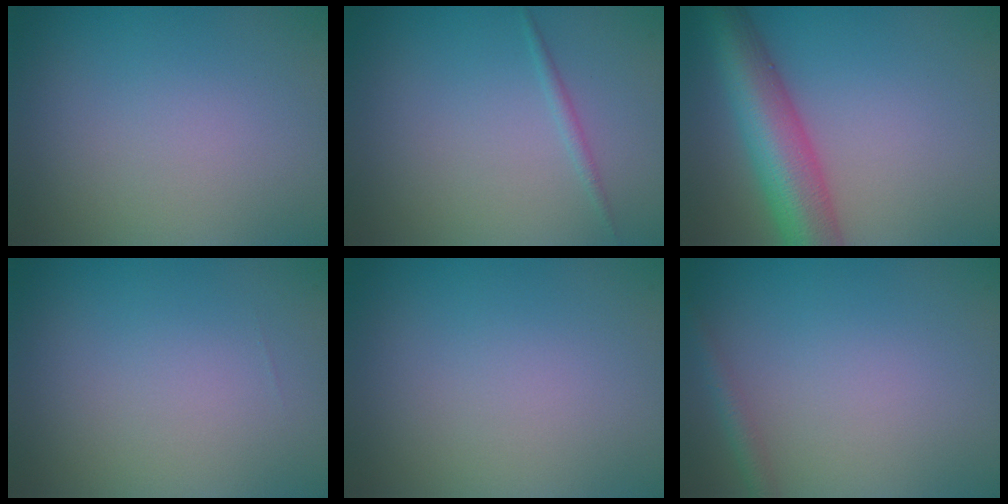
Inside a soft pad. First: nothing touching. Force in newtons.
{"total": 0.8, "press": 0.8, "slide": 0.0}
{"total": 8.5, "press": 8.5, "slide": 0.3}
{"total": 0.0}
{"total": 0.0}
{"total": 1.4, "press": 1.4, "slide": 0.1}